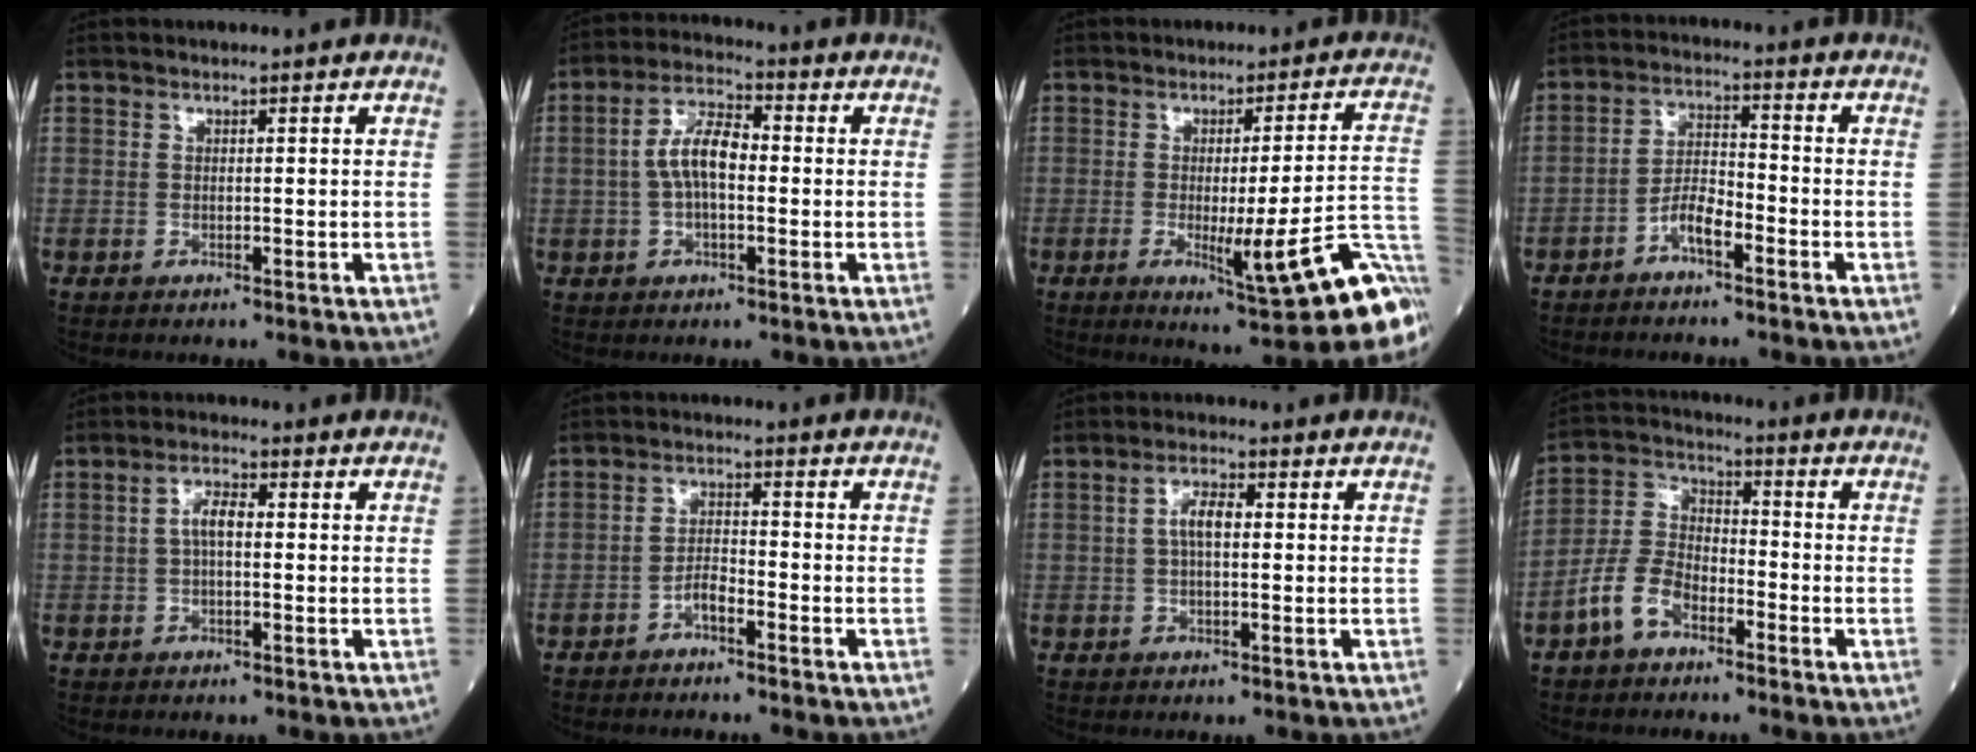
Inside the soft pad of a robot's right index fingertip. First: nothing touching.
{"total": 7.1, "force": [-0.1, 2.8, 6.5], "torque": [-0.135, 0.019, -0.008]}
{"total": 13.9, "force": [-6.4, 0.1, 12.3], "torque": [-0.102, 0.000, -0.075]}
{"total": 4.6, "force": [-2.9, 1.2, 3.3], "torque": [-0.067, 0.014, -0.054]}
{"total": 3.2, "force": [0.1, 1.1, 3.0], "torque": [-0.061, 0.011, 0.002]}
{"total": 2.8, "force": [-2.0, 0.7, 1.8], "torque": [-0.032, 0.006, -0.039]}
{"total": 3.5, "force": [0.3, 1.3, 3.3], "torque": [-0.068, 0.011, 0.006]}
{"total": 8.1, "force": [-4.7, 4.4, 4.9], "torque": [-0.116, 0.018, -0.099]}